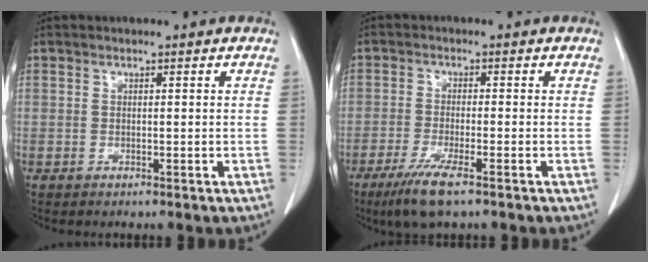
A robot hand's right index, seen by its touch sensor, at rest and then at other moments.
{"total": 6.2, "force": [-3.9, 0.5, 4.7], "torque": [-0.093, -0.016, -0.068]}